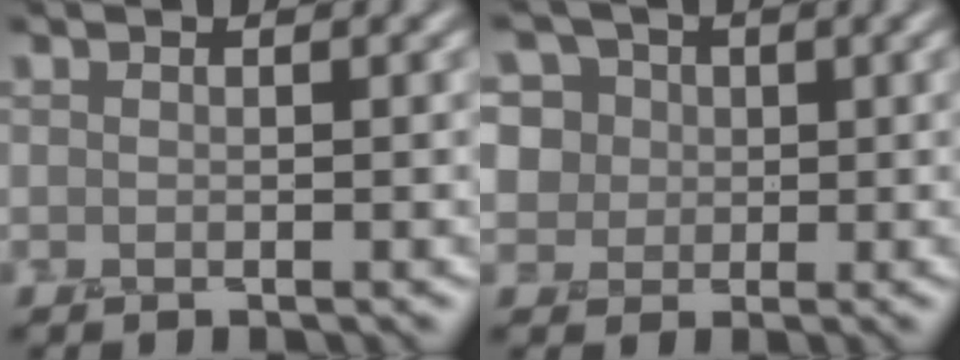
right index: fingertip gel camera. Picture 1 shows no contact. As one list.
[{"total": 9.0, "force": [4.9, 6.9, 3.2], "torque": [-0.068, 0.044, 0.060]}]